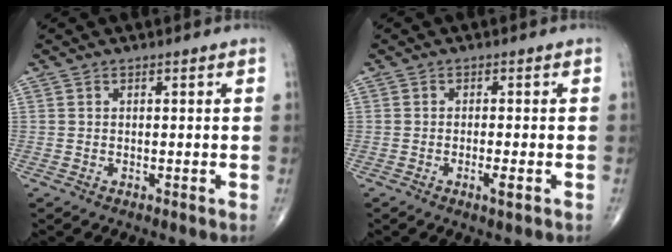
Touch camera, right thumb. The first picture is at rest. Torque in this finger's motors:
{"motor_torque": [-0.24, 0.12, 0.00, -0.01, 0.02]}